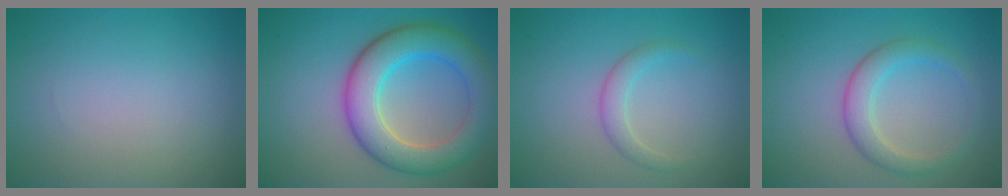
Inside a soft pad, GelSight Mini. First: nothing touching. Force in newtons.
{"total": 7.6, "press": 7.6, "slide": 0.1}
{"total": 1.7, "press": 1.7, "slide": 0.1}
{"total": 3.0, "press": 3.0, "slide": 0.1}